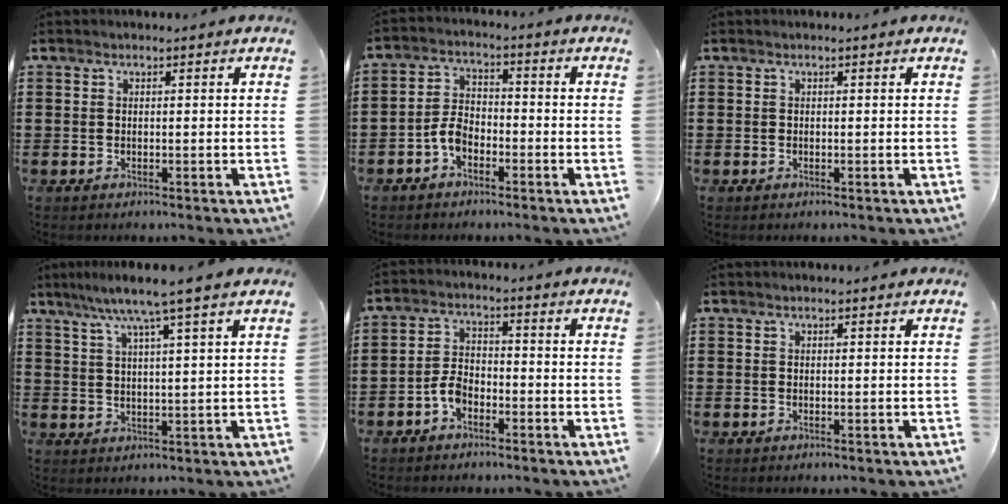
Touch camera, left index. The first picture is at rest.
{"total": 4.2, "force": [-2.2, 2.4, 2.6], "torque": [-0.070, 0.002, -0.050]}
{"total": 0.0}
{"total": 6.3, "force": [4.6, -0.8, 4.3], "torque": [-0.097, -0.012, 0.075]}
{"total": 3.9, "force": [-2.2, 2.2, 2.5], "torque": [-0.067, 0.001, -0.048]}
{"total": 0.0}